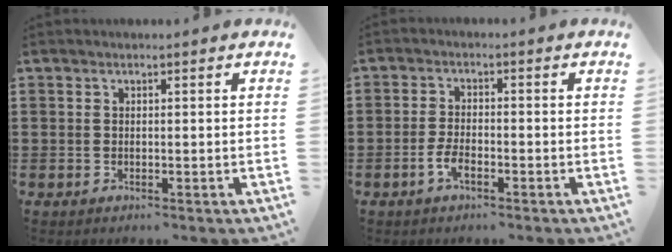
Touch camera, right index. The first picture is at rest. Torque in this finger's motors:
{"motor_torque": [0.31, 1.83, 0.12, 0.07]}